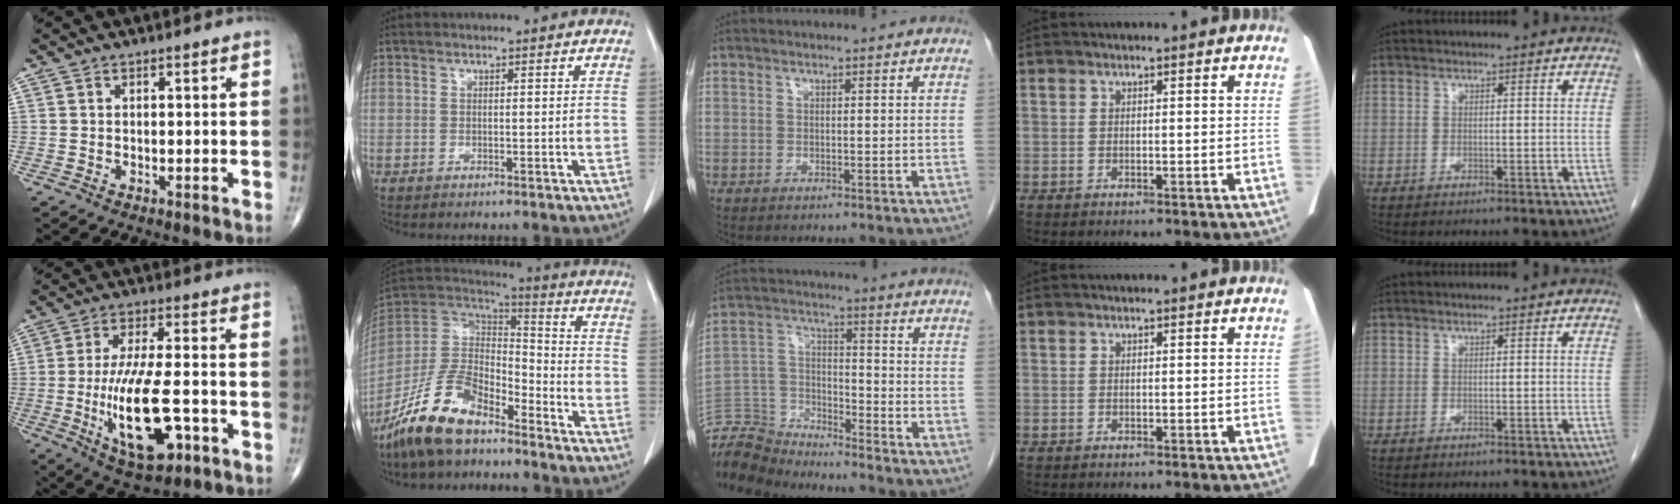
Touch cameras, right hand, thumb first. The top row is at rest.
{"thumb": {"total": 16.2, "force": [-4.5, 6.0, 14.4], "torque": [-0.260, 0.008, -0.064]}, "index": {"total": 14.4, "force": [-10.5, 5.6, 8.2], "torque": [-0.171, 0.012, -0.200]}, "middle": {"total": 9.4, "force": [-9.3, 0.9, -0.3], "torque": [0.002, 0.014, -0.184]}}